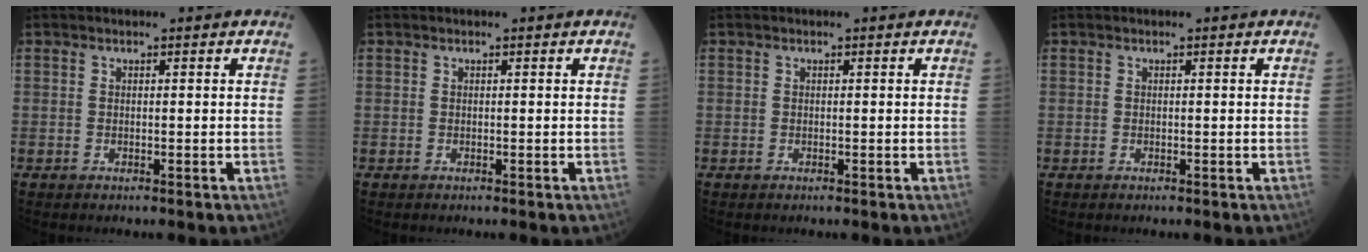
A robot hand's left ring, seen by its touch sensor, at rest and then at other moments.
{"total": 0.0}
{"total": 0.0}
{"total": 0.0}